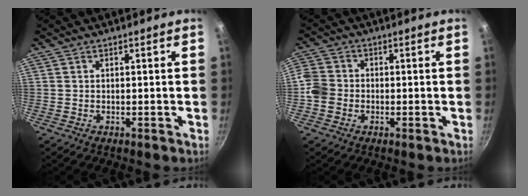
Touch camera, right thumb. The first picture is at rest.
{"total": 5.2, "force": [-1.5, 4.5, 2.1], "torque": [-0.034, 0.017, -0.043]}